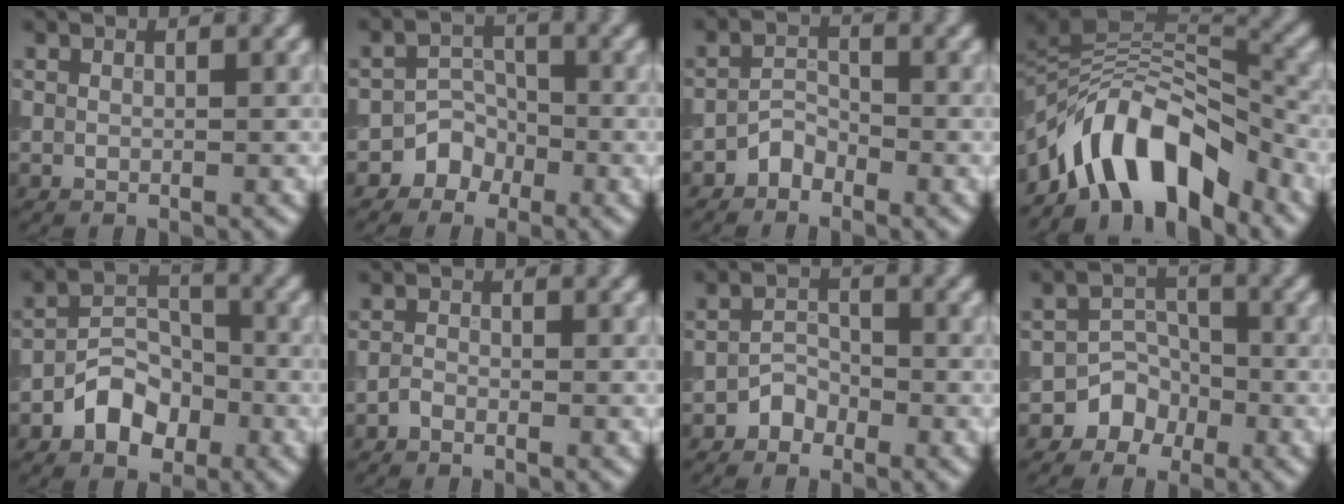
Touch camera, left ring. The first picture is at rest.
{"total": 2.4, "force": [-1.6, 1.8, 0.4], "torque": [0.007, 0.009, -0.029]}
{"total": 1.9, "force": [-1.5, 1.0, 0.5], "torque": [-0.007, 0.009, -0.033]}
{"total": 9.4, "force": [-6.2, 3.9, 5.8], "torque": [-0.071, 0.016, -0.118]}
{"total": 4.5, "force": [-2.4, 2.9, 2.4], "torque": [-0.033, 0.006, -0.048]}
{"total": 0.9, "force": [-0.7, 0.3, 0.3], "torque": [-0.005, -0.001, -0.019]}
{"total": 1.8, "force": [-1.3, 1.2, 0.4], "torque": [0.000, 0.009, -0.028]}
{"total": 2.8, "force": [-1.7, 2.2, 0.5], "torque": [0.010, 0.011, -0.031]}